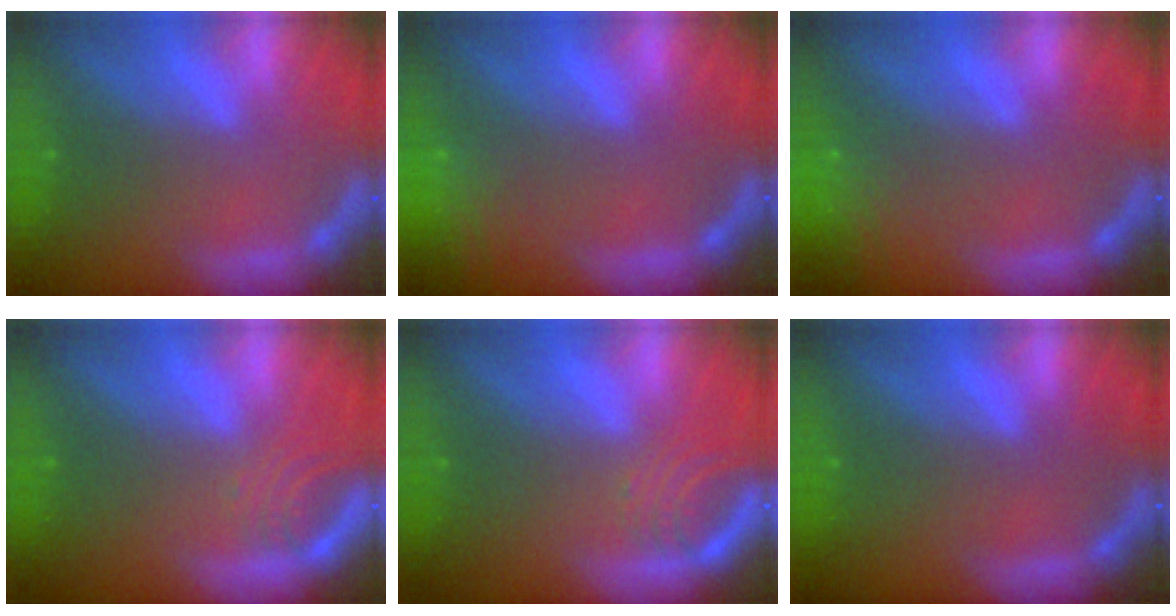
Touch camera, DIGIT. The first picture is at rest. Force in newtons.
{"total": 8.5}
{"total": 6.5}
{"total": 2.5}
{"total": 3.0}
{"total": 0.0}